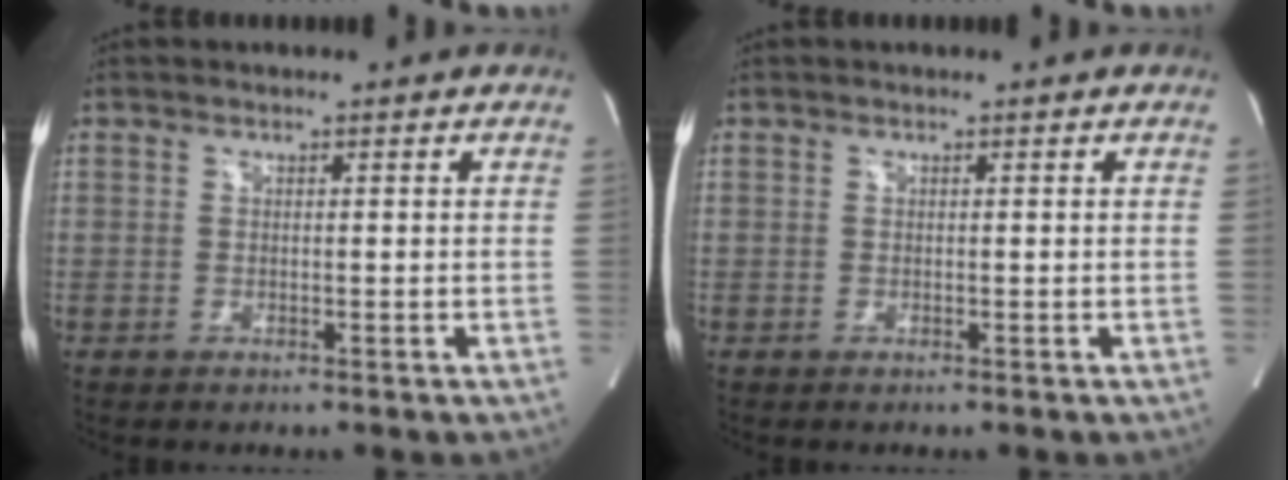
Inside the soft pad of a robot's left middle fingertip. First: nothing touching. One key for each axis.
{"total": 0.0}